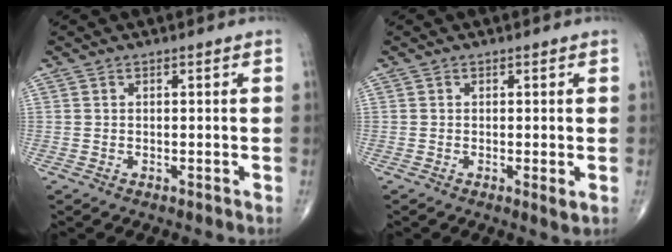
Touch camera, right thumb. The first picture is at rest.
{"total": 1.5, "force": [-0.2, 0.2, 1.5], "torque": [-0.028, -0.007, -0.007]}